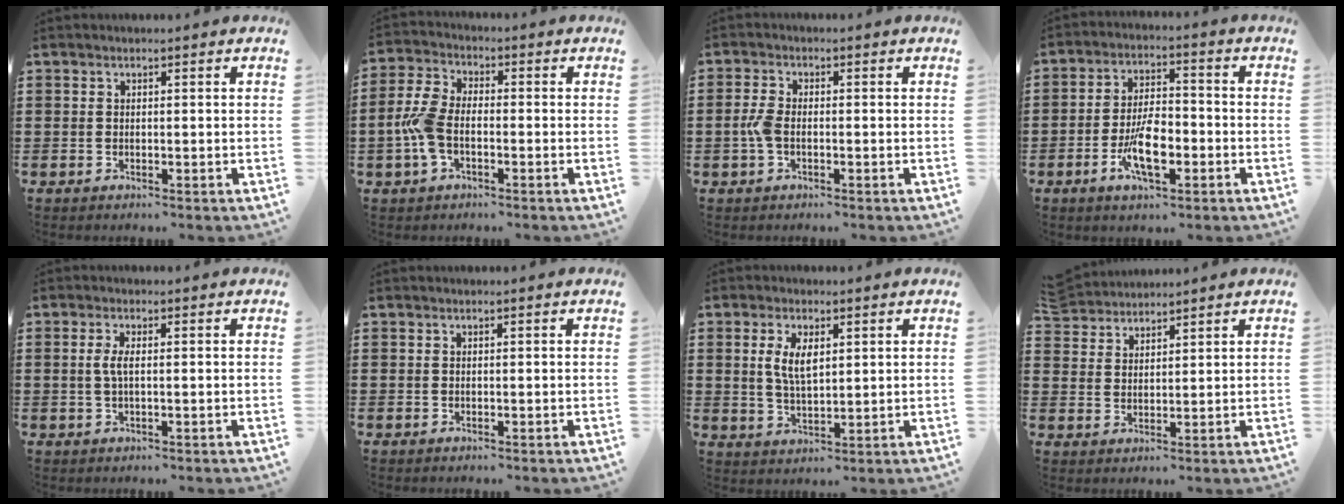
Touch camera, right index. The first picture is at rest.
{"total": 6.5, "force": [-1.6, 3.6, 5.2], "torque": [-0.134, -0.001, -0.038]}
{"total": 3.0, "force": [-0.7, 1.5, 2.5], "torque": [-0.069, -0.004, -0.019]}
{"total": 8.5, "force": [-3.0, 3.5, 7.2], "torque": [-0.149, -0.005, -0.056]}
{"total": 2.6, "force": [0.0, 0.7, 2.5], "torque": [-0.061, -0.006, -0.007]}
{"total": 0.0}
{"total": 4.9, "force": [1.3, 2.2, 4.2], "torque": [-0.089, 0.007, 0.021]}
{"total": 3.7, "force": [3.6, 0.8, -0.2], "torque": [-0.009, -0.008, 0.070]}